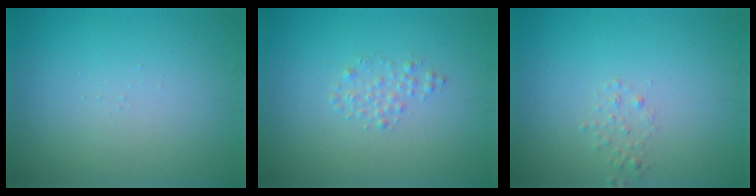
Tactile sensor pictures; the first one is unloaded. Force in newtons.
{"total": 1.1, "press": 1.1, "slide": 0.1}
{"total": 0.8, "press": 0.8, "slide": 0.1}